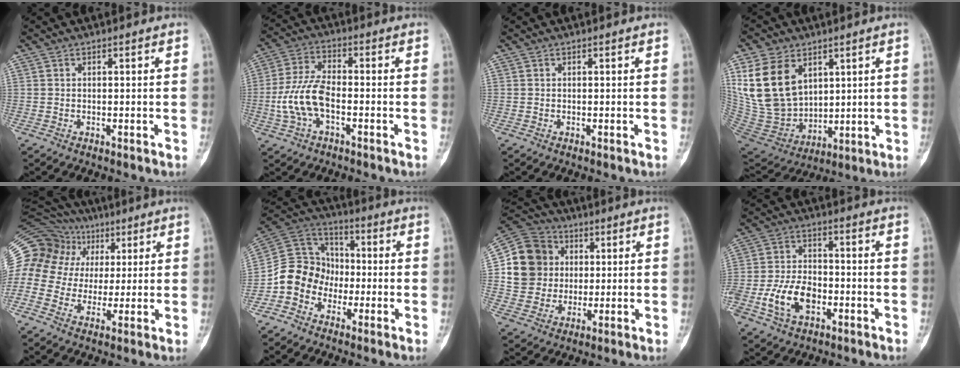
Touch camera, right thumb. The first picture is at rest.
{"total": 9.7, "force": [-2.4, 4.8, 8.0], "torque": [-0.177, 0.027, -0.049]}
{"total": 0.0}
{"total": 17.9, "force": [6.9, 12.3, 10.9], "torque": [-0.195, -0.033, 0.158]}
{"total": 25.1, "force": [6.8, 21.9, 10.3], "torque": [-0.261, 0.109, 0.131]}
{"total": 10.9, "force": [-3.8, 9.5, 3.8], "torque": [-0.045, 0.063, -0.081]}
{"total": 14.2, "force": [2.1, 13.2, 4.8], "torque": [-0.072, 0.015, 0.040]}
{"total": 10.7, "force": [-3.7, 6.9, 7.3], "torque": [-0.134, 0.023, -0.067]}